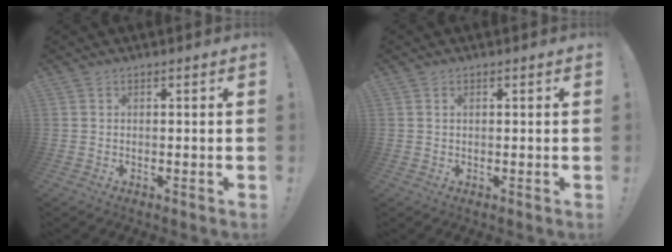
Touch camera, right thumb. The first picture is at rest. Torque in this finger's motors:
{"motor_torque": [-0.01, -0.17, -0.23, 0.06, 0.09]}